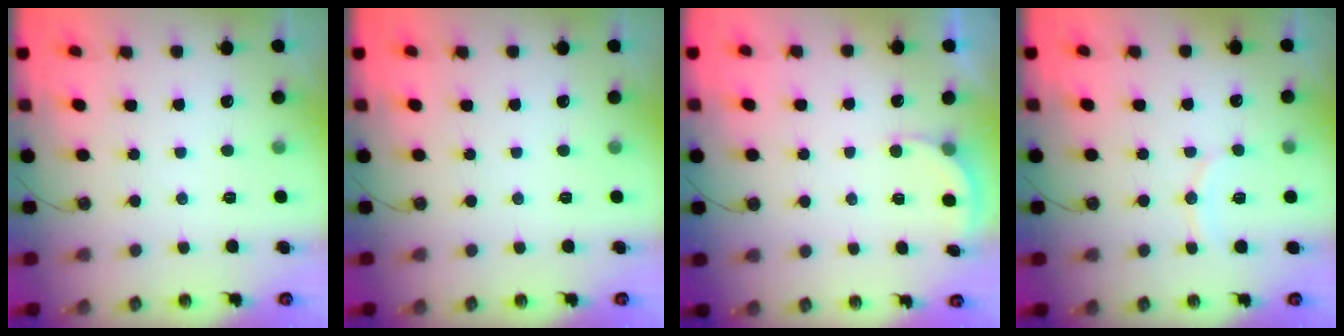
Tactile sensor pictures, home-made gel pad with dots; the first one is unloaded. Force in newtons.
{"total": 0.0}
{"total": 2.6, "press": 2.3, "slide": 1.1}
{"total": 6.5, "press": 6.5, "slide": 0.5}